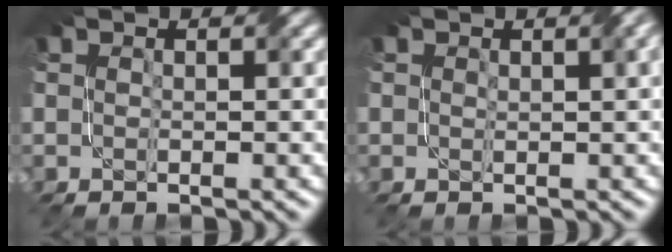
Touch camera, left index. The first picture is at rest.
{"total": 1.4, "force": [0.6, 0.2, 1.3], "torque": [-0.020, 0.003, 0.008]}